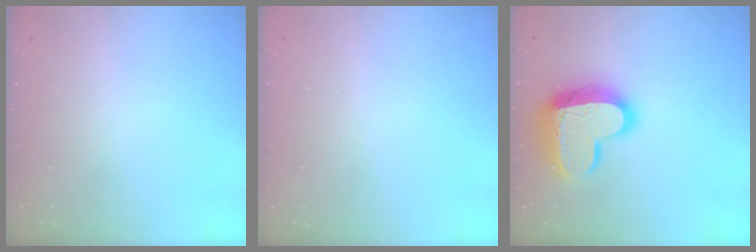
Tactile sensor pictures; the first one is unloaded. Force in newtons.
{"total": 0.5, "press": 0.5, "slide": 0.1}
{"total": 15.7, "press": 15.7, "slide": 1.2}